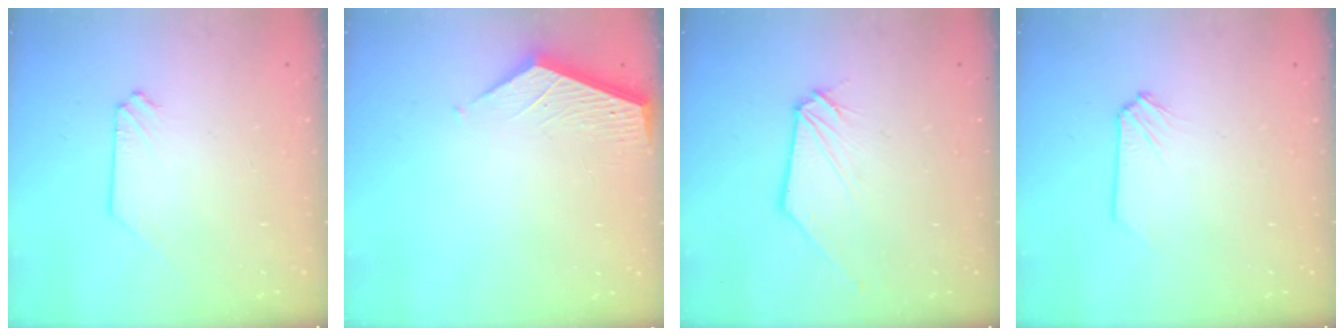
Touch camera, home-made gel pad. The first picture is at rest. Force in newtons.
{"total": 3.7, "press": 3.7, "slide": 0.4}
{"total": 1.1, "press": 1.1, "slide": 0.1}
{"total": 0.0}